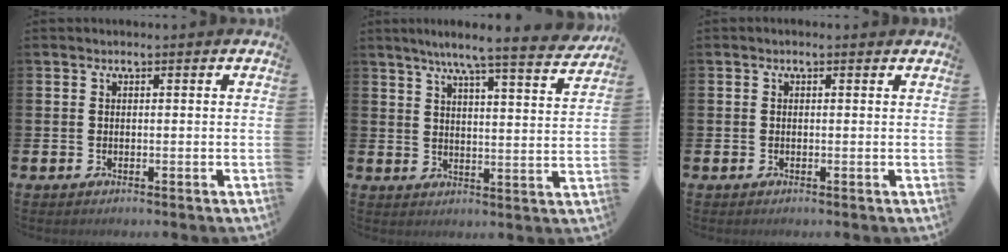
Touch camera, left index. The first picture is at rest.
{"total": 7.3, "force": [6.6, -0.2, 3.2], "torque": [-0.069, -0.043, 0.109]}
{"total": 0.0}